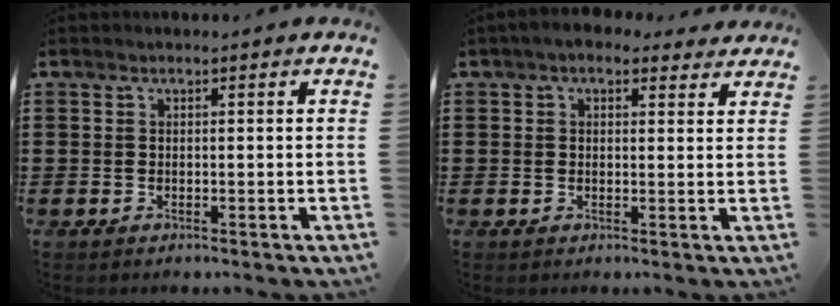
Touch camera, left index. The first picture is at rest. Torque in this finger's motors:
{"motor_torque": [2.14, 0.00, 0.02, -0.11]}